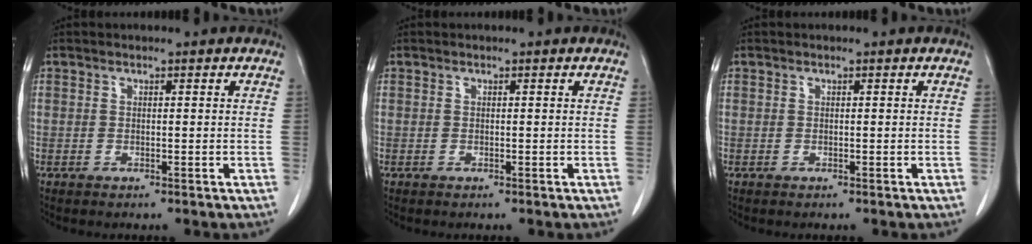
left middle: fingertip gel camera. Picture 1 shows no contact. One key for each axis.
{"total": 0.0}
{"total": 0.0}